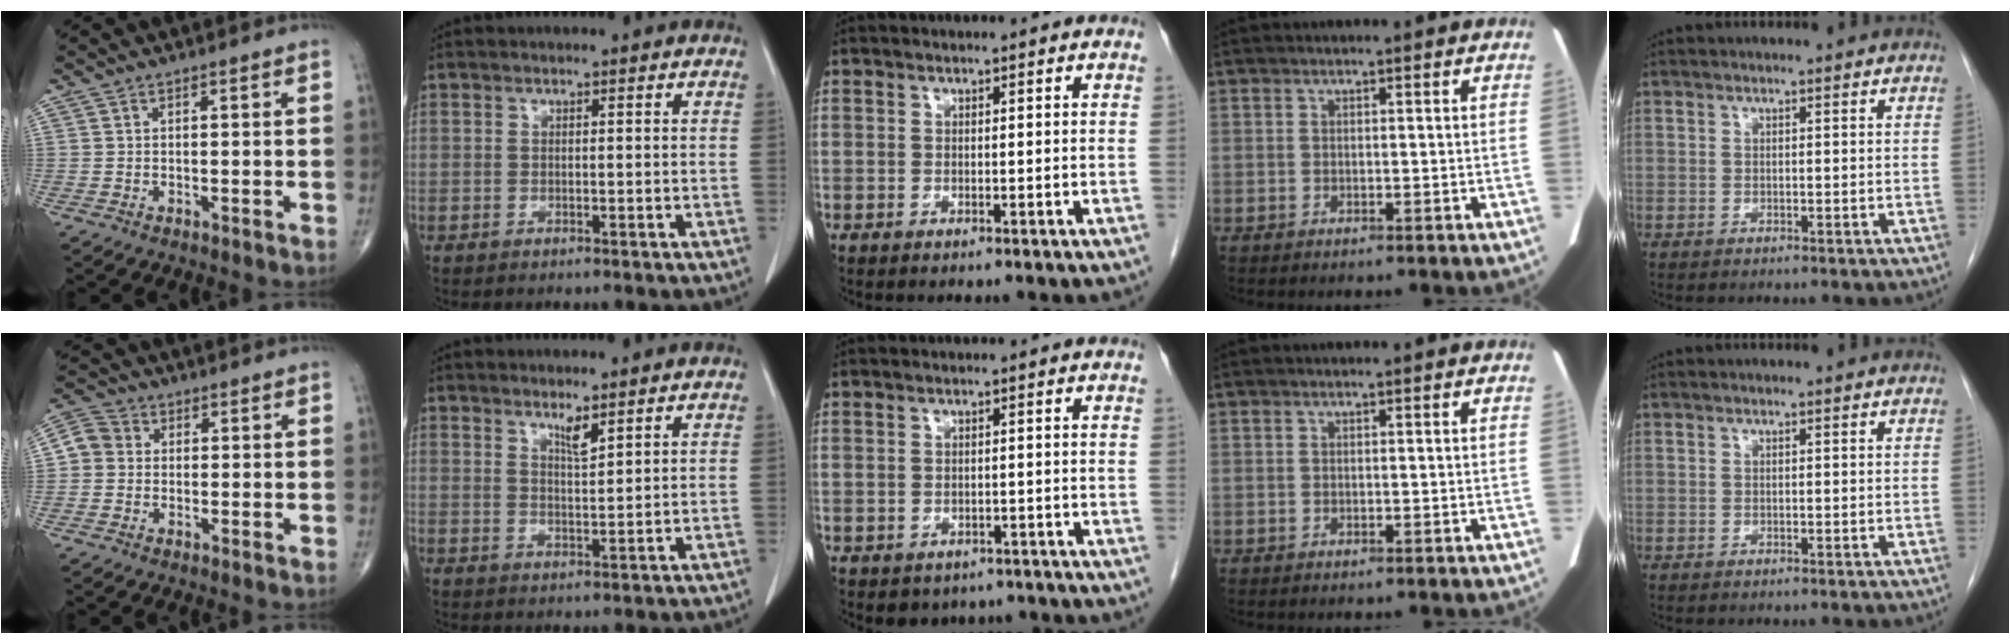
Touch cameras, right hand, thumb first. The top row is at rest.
{"thumb": {"total": 4.9, "force": [-0.1, 4.5, 1.9], "torque": [-0.024, 0.014, -0.012]}, "index": {"total": 2.5, "force": [1.9, 0.1, 1.6], "torque": [-0.034, -0.009, 0.038]}, "middle": {"total": 4.8, "force": [-3.8, 2.8, 0.5], "torque": [0.002, 0.010, -0.045]}}